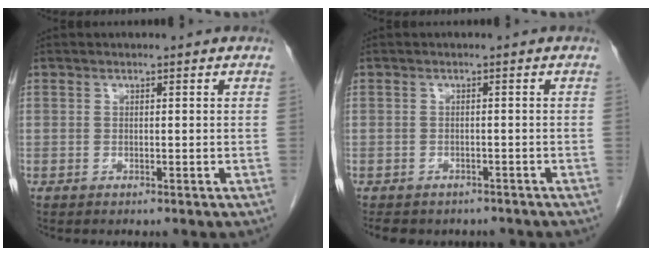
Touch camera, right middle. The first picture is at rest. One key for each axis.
{"total": 7.5, "fx": -6.2, "fy": 3.5, "fz": 2.2, "tx": -0.038, "ty": 0.001, "tz": -0.073}